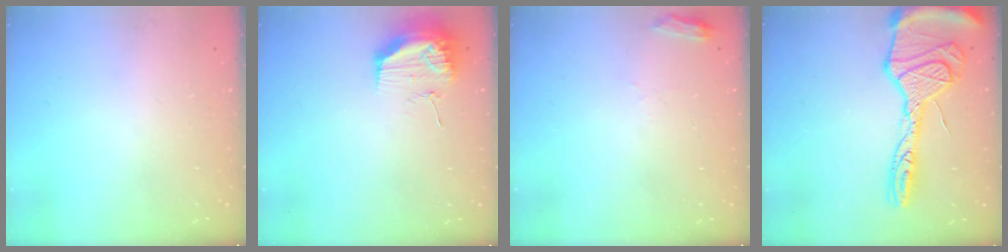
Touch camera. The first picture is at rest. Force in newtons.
{"total": 17.9, "press": 13.8, "slide": 11.4}
{"total": 4.2, "press": 4.2, "slide": 0.5}
{"total": 22.2, "press": 22.1, "slide": 2.0}